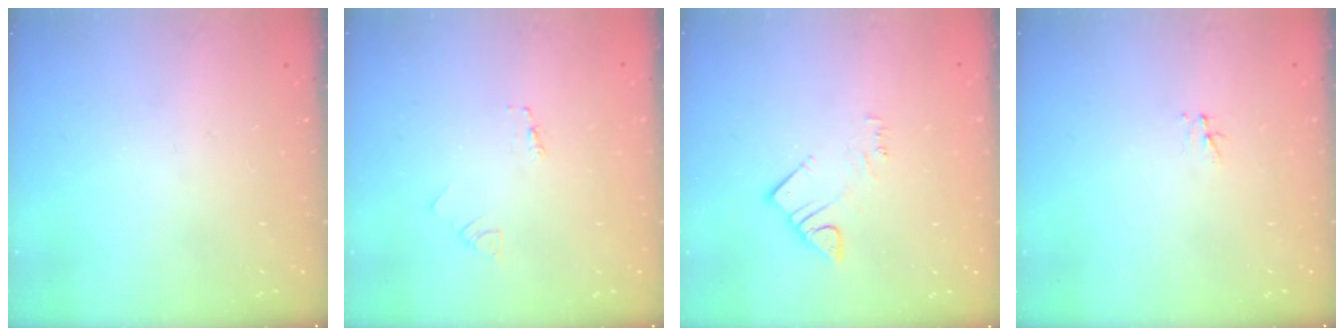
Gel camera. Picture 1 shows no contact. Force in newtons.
{"total": 1.8, "press": 1.8, "slide": 0.2}
{"total": 3.7, "press": 3.7, "slide": 0.3}
{"total": 3.0, "press": 3.0, "slide": 0.3}